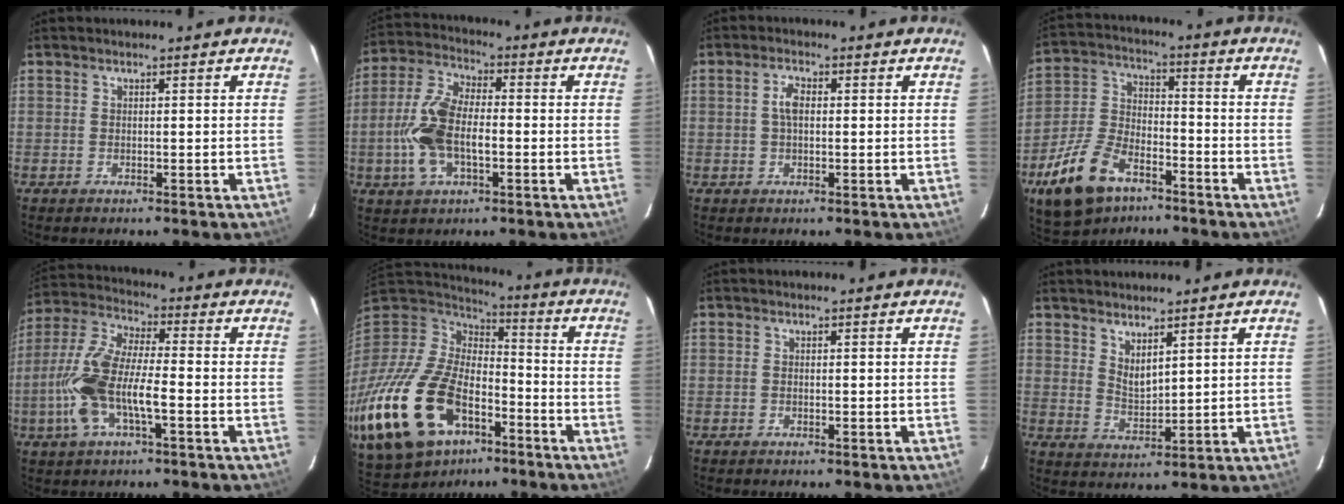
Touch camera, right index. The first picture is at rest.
{"total": 12.6, "force": [-2.4, 6.3, 10.6], "torque": [-0.230, 0.008, -0.049]}
{"total": 2.9, "force": [0.2, 1.5, 2.5], "torque": [-0.050, 0.008, 0.006]}
{"total": 15.3, "force": [-9.2, 8.2, 9.0], "torque": [-0.205, 0.000, -0.167]}
{"total": 14.1, "force": [-3.8, 4.9, 12.6], "torque": [-0.272, 0.002, -0.079]}
{"total": 37.4, "force": [-18.3, 22.2, 23.9], "torque": [-0.578, -0.036, -0.302]}
{"total": 0.0}
{"total": 4.3, "force": [3.2, 1.5, 2.4], "torque": [-0.040, -0.009, 0.059]}